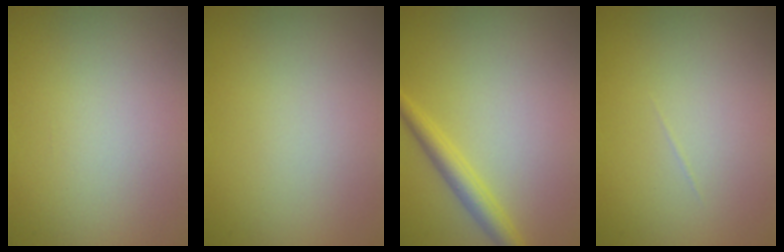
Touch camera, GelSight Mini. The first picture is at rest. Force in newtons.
{"total": 0.0}
{"total": 2.6, "press": 2.5, "slide": 0.1}
{"total": 0.0}